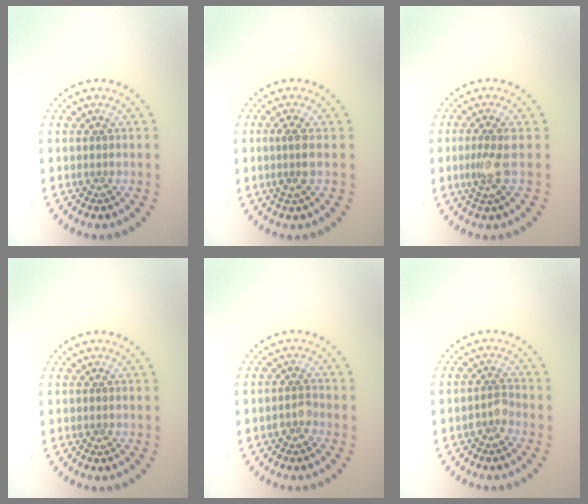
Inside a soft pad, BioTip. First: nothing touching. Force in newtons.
{"total": 1.8, "press": 1.5, "slide": 1.0}
{"total": 2.1, "press": 1.6, "slide": 1.4}
{"total": 0.0}
{"total": 1.4, "press": 1.2, "slide": 0.7}
{"total": 1.5, "press": 1.3, "slide": 0.8}